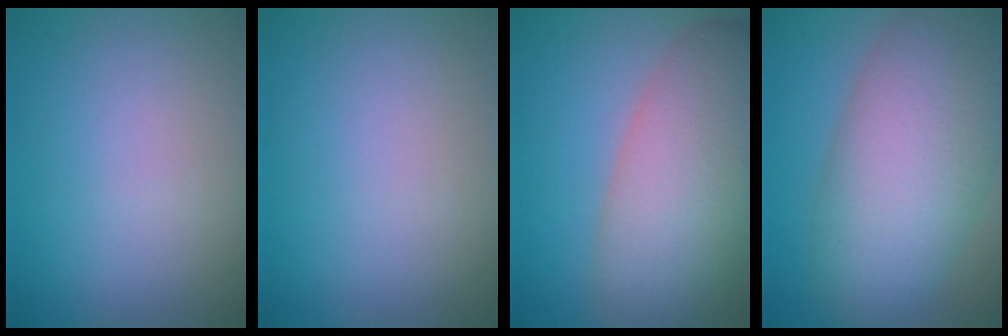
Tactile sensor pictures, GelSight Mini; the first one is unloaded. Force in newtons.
{"total": 0.0}
{"total": 10.3, "press": 10.3, "slide": 0.7}
{"total": 11.1, "press": 11.0, "slide": 0.8}